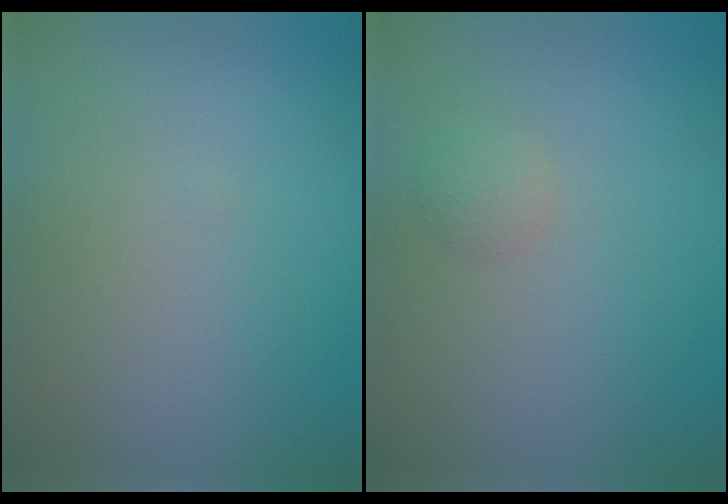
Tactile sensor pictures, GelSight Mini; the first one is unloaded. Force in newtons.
{"total": 1.1, "press": 1.1, "slide": 0.1}